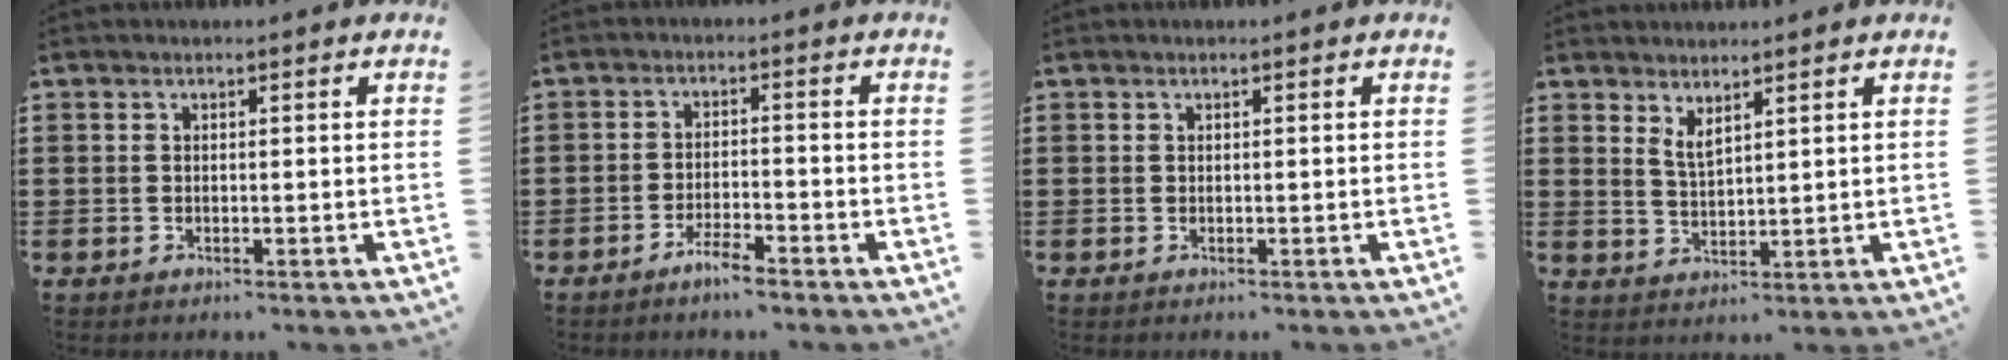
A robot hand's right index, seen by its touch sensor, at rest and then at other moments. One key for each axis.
{"total": 3.2, "fx": -2.8, "fy": 0.4, "fz": 1.6, "tx": -0.036, "ty": 0.005, "tz": -0.054}
{"total": 0.0}
{"total": 2.5, "fx": 2.0, "fy": 0.6, "fz": 1.4, "tx": -0.031, "ty": 0.002, "tz": 0.038}